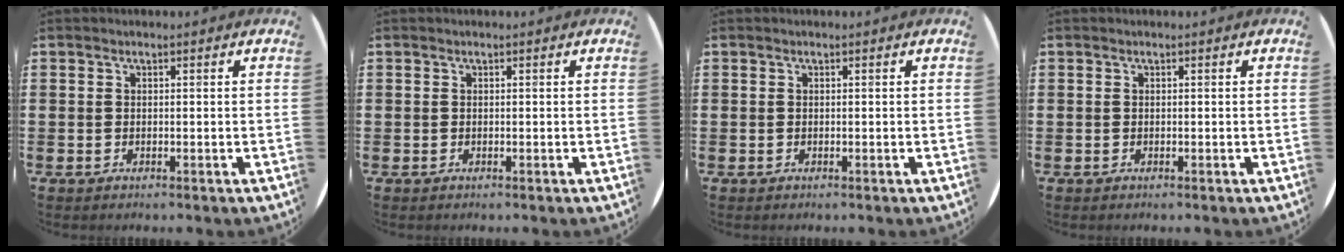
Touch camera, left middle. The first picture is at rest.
{"total": 0.0}
{"total": 0.0}
{"total": 0.0}